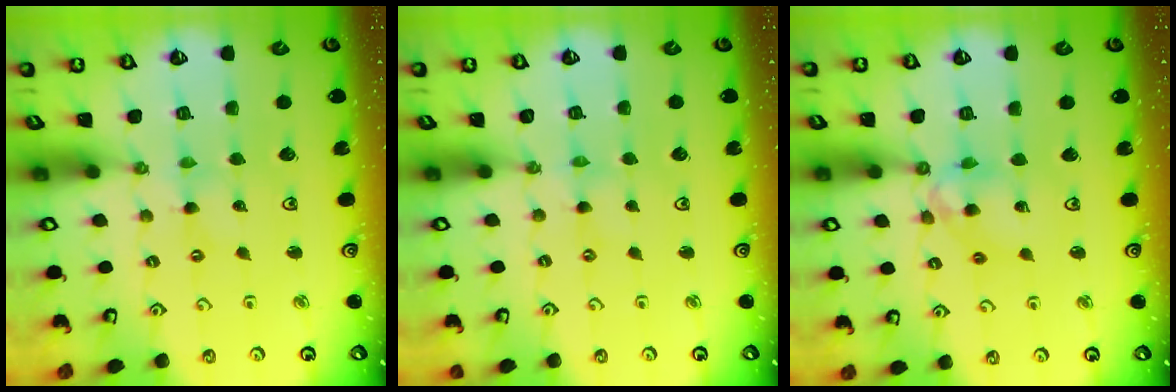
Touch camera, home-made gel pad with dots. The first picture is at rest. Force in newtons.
{"total": 0.0}
{"total": 10.2, "press": 10.2, "slide": 1.0}